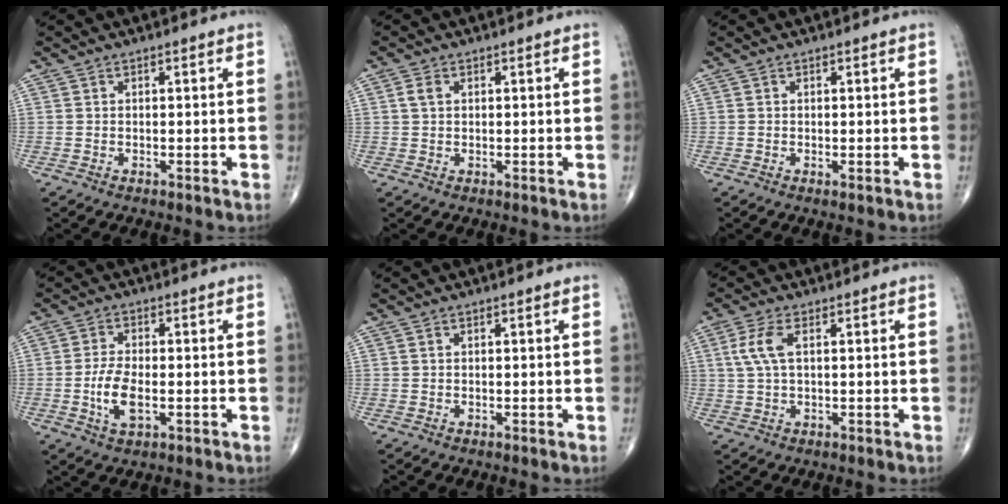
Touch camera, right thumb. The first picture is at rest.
{"total": 1.9, "force": [0.5, 1.3, 1.3], "torque": [-0.028, 0.006, 0.011]}
{"total": 0.0}
{"total": 6.4, "force": [-1.4, 3.0, 5.5], "torque": [-0.112, 0.002, -0.026]}
{"total": 0.0}
{"total": 5.0, "force": [1.2, 2.1, 4.4], "torque": [-0.112, 0.010, 0.026]}